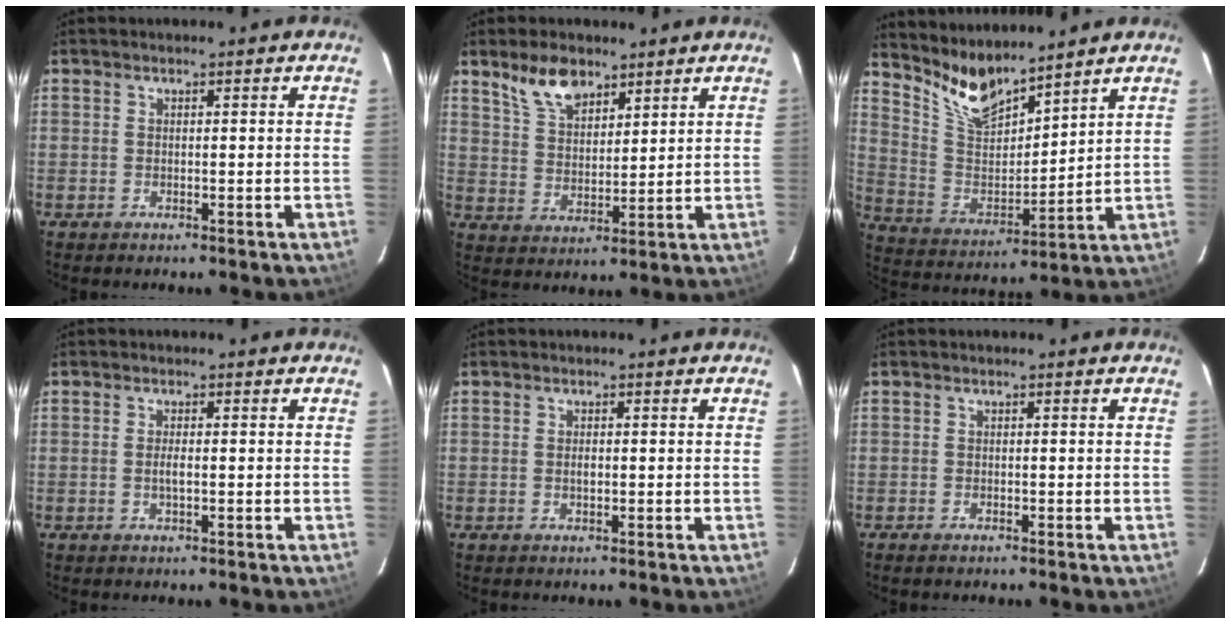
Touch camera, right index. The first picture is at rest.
{"total": 8.0, "force": [5.7, 3.8, 4.2], "torque": [-0.077, 0.014, 0.113]}
{"total": 10.5, "force": [9.3, 2.1, 4.3], "torque": [-0.095, -0.014, 0.189]}
{"total": 1.4, "force": [-0.3, 0.0, 1.4], "torque": [-0.029, -0.001, -0.007]}
{"total": 0.9, "force": [-0.2, 0.3, 0.8], "torque": [-0.016, 0.000, -0.003]}
{"total": 1.2, "force": [-1.0, 0.5, 0.5], "torque": [-0.012, -0.003, -0.021]}